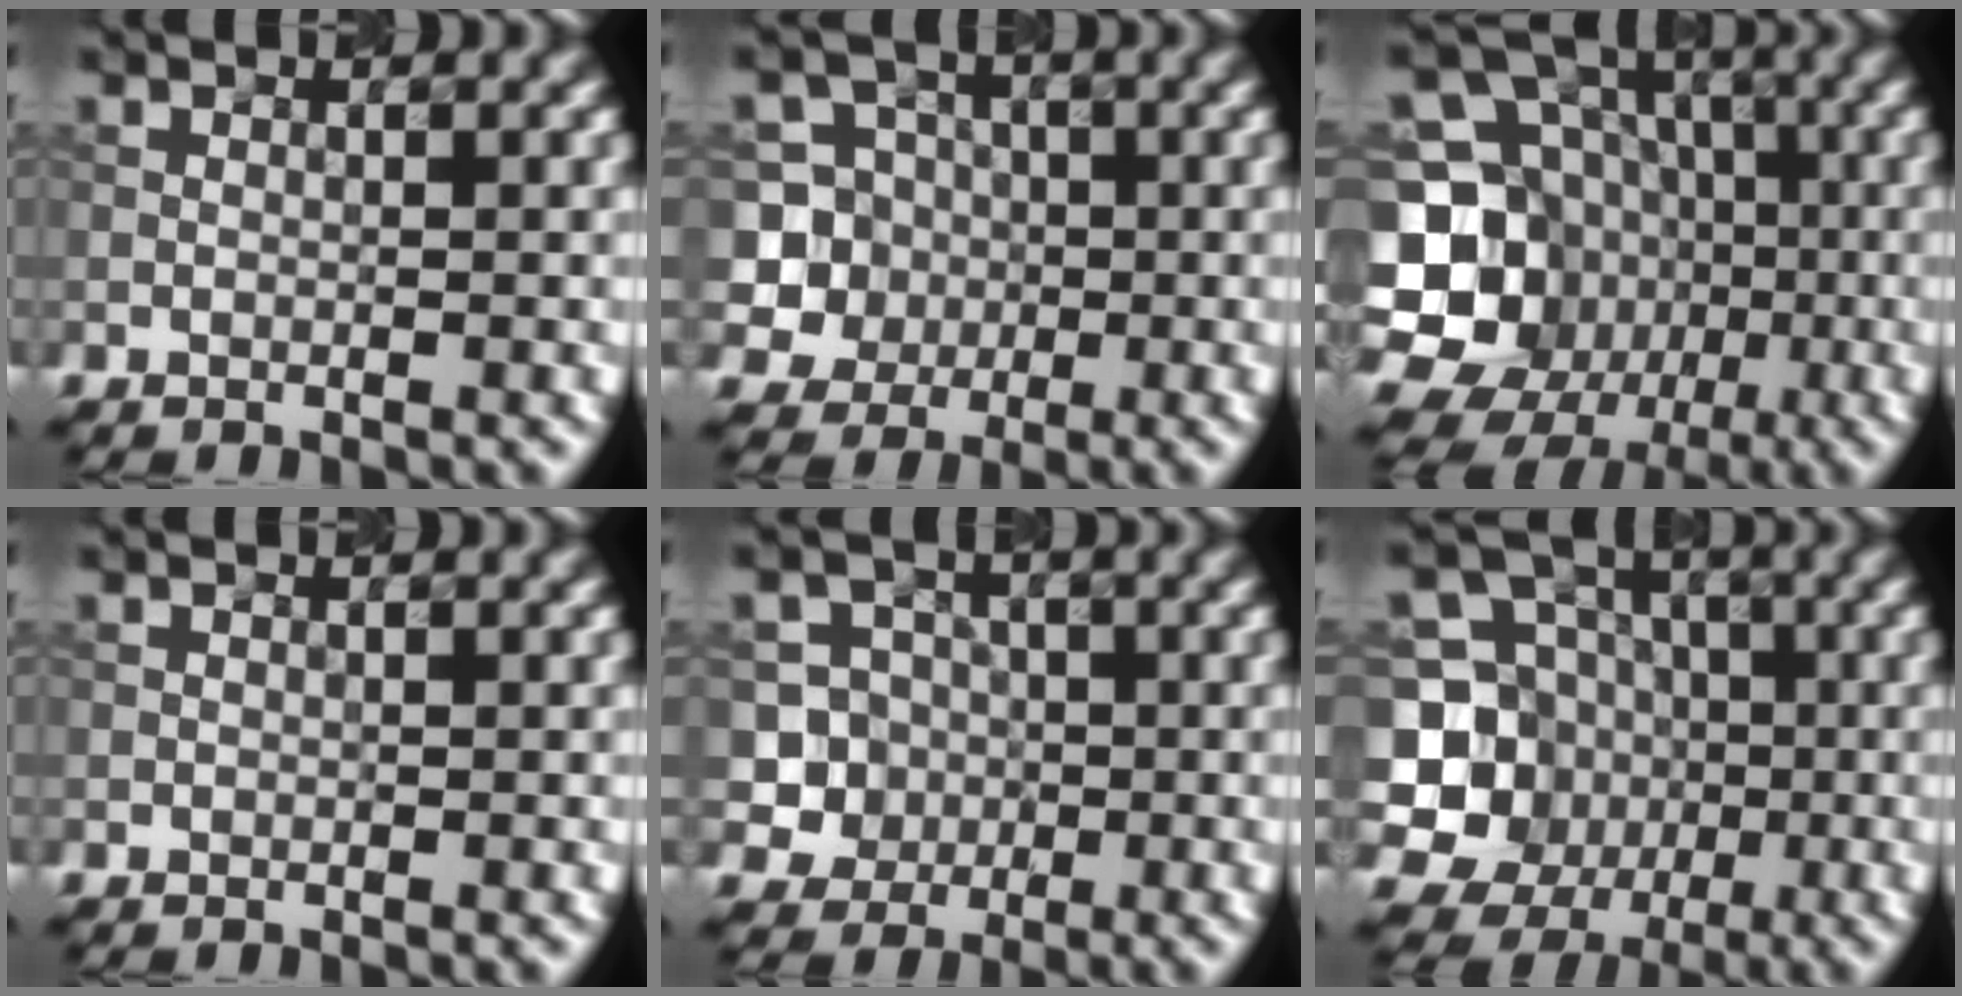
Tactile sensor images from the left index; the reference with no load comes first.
{"total": 6.5, "force": [-0.8, 6.2, 1.5], "torque": [-0.035, 0.028, -0.041]}
{"total": 17.0, "force": [-4.5, 15.1, 6.4], "torque": [-0.160, -0.006, -0.085]}
{"total": 0.0}
{"total": 4.9, "force": [-1.0, 4.7, 1.0], "torque": [-0.009, 0.020, -0.042]}
{"total": 10.9, "force": [-2.3, 10.3, 2.8], "torque": [-0.083, 0.002, -0.049]}